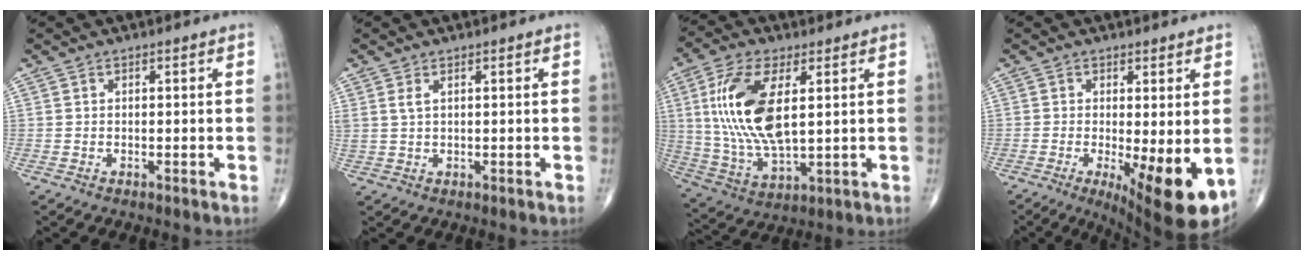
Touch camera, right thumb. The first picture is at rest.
{"total": 1.8, "force": [0.9, 0.7, 1.4], "torque": [-0.038, 0.006, 0.025]}
{"total": 16.7, "force": [3.4, 7.4, 14.6], "torque": [-0.305, -0.014, 0.074]}
{"total": 11.1, "force": [-2.6, 2.9, 10.4], "torque": [-0.151, -0.027, -0.031]}